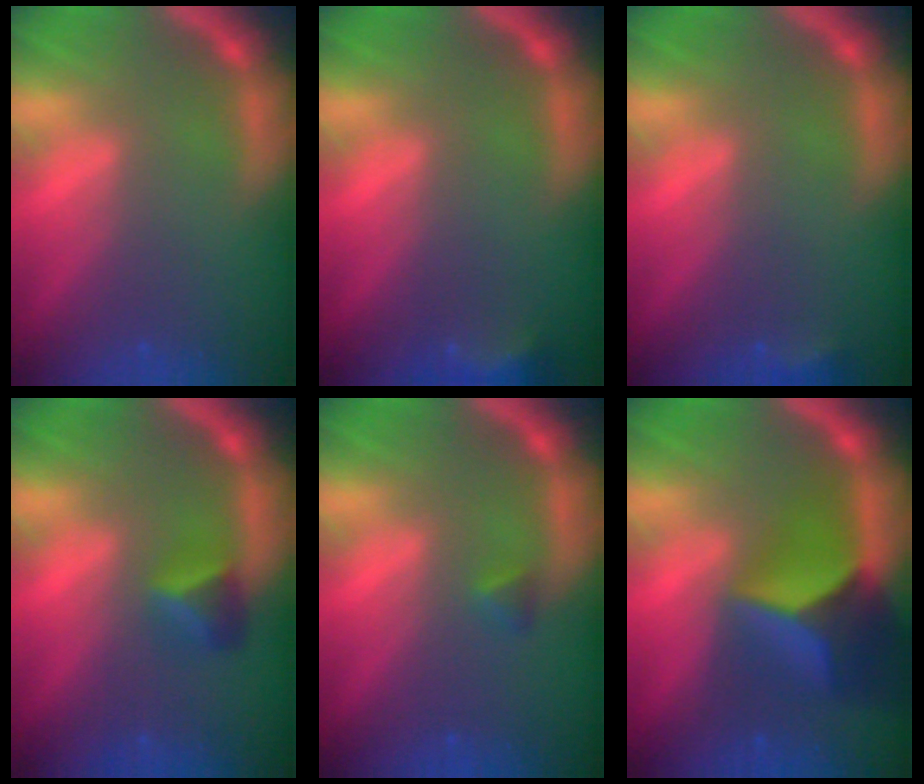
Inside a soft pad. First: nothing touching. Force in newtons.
{"total": 3.0}
{"total": 1.4}
{"total": 2.4}
{"total": 0.9}
{"total": 8.9}